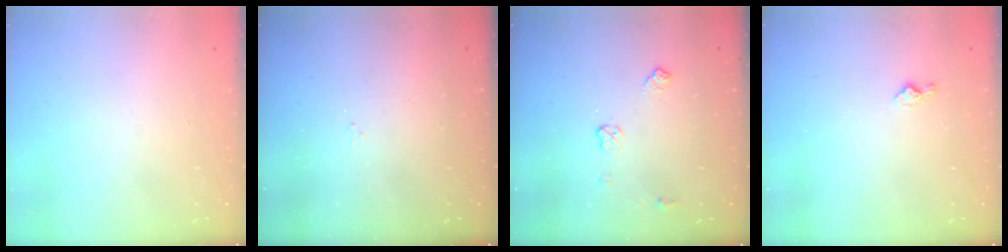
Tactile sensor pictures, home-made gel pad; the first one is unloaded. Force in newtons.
{"total": 2.9, "press": 2.9, "slide": 0.5}
{"total": 5.6, "press": 5.6, "slide": 1.0}
{"total": 5.3, "press": 5.2, "slide": 0.6}